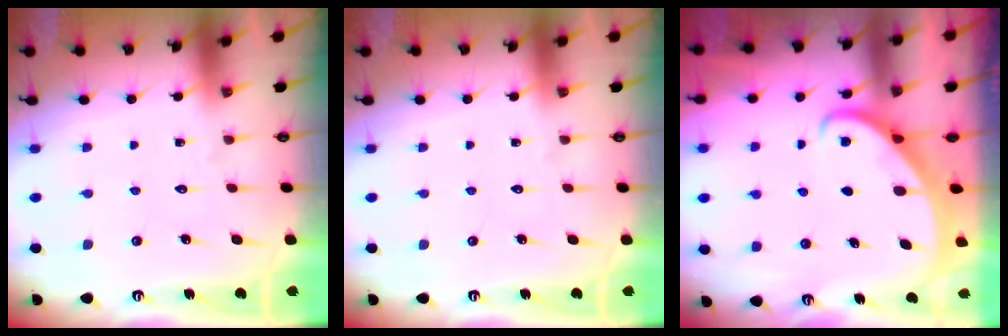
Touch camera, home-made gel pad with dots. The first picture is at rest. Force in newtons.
{"total": 0.0}
{"total": 2.0, "press": 1.9, "slide": 0.2}